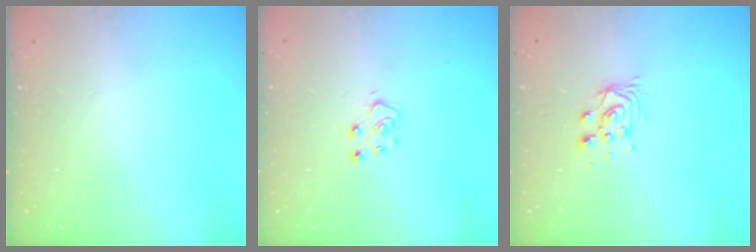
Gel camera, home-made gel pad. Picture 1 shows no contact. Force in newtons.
{"total": 5.7, "press": 5.7, "slide": 0.5}
{"total": 5.8, "press": 5.8, "slide": 0.5}